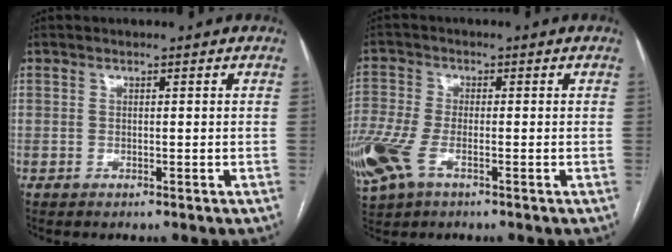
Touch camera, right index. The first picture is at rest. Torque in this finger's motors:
{"motor_torque": [0.46, -0.13, 0.48, 0.18]}